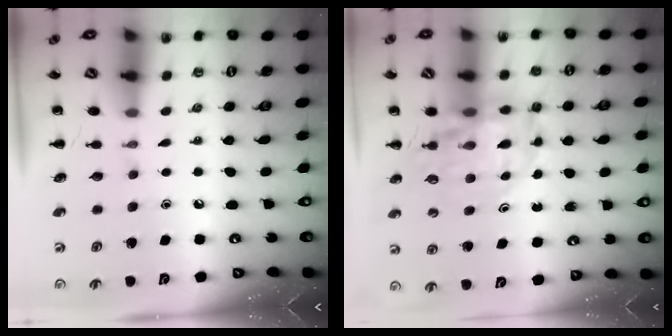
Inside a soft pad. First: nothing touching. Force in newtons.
{"total": 12.6, "press": 12.0, "slide": 3.8}